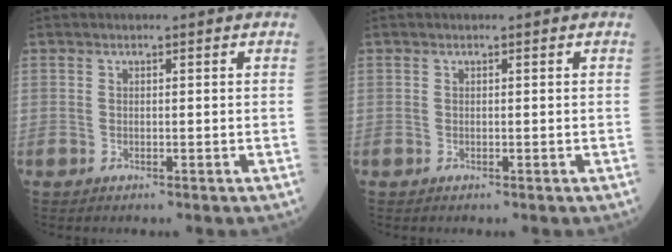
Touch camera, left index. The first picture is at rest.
{"total": 0.0}